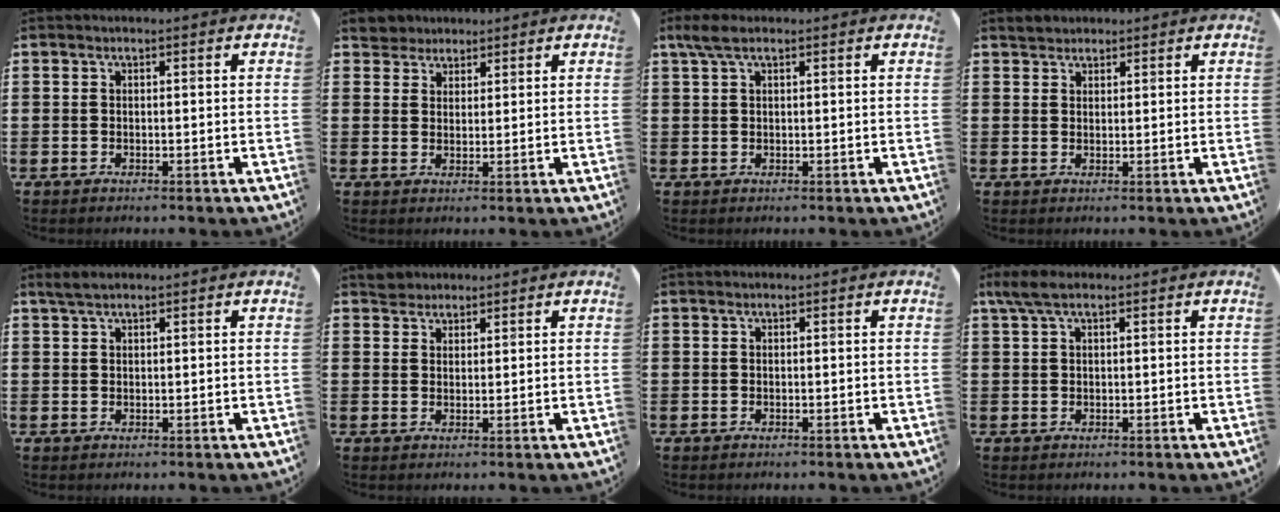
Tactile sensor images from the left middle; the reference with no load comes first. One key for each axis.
{"total": 3.3, "fx": 3.0, "fy": 1.4, "fz": -0.2, "tx": 0.001, "ty": -0.002, "tz": 0.057}
{"total": 2.3, "fx": 1.5, "fy": 0.7, "fz": 1.7, "tx": -0.036, "ty": 0.004, "tz": 0.026}
{"total": 1.3, "fx": 1.1, "fy": 0.2, "fz": 0.6, "tx": -0.013, "ty": 0.003, "tz": 0.020}
{"total": 1.6, "fx": 1.3, "fy": 0.4, "fz": 0.8, "tx": -0.017, "ty": 0.004, "tz": 0.024}
{"total": 2.2, "fx": 2.0, "fy": 0.8, "fz": -0.2, "tx": 0.007, "ty": 0.002, "tz": 0.040}
{"total": 0.0}
{"total": 2.8, "fx": 1.7, "fy": 0.8, "fz": 2.0, "tx": -0.043, "ty": 0.005, "tz": 0.031}